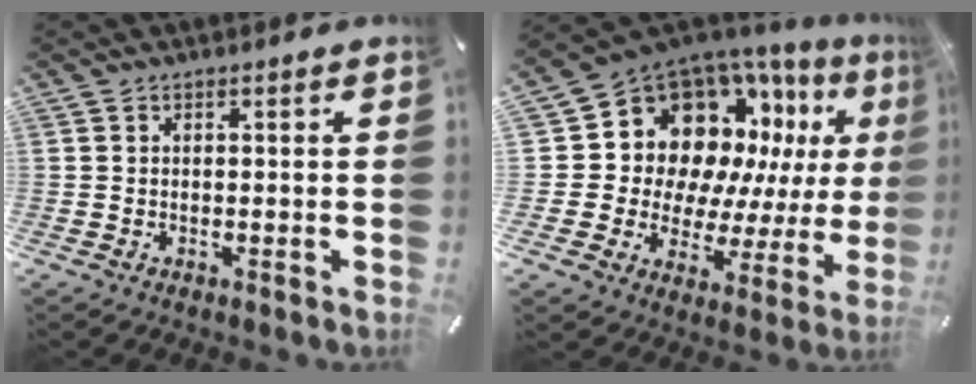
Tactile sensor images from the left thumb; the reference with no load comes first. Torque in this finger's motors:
{"motor_torque": [2.50, 2.51, 1.51, -1.26, 0.43]}